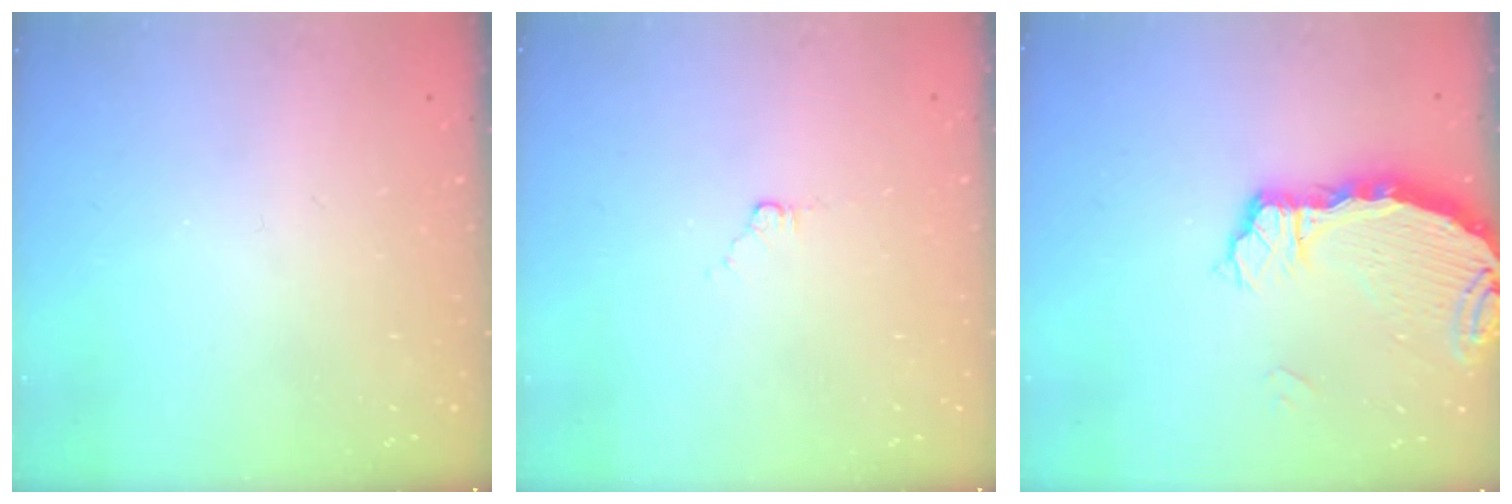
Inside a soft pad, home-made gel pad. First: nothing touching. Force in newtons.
{"total": 3.9, "press": 3.8, "slide": 0.5}
{"total": 4.7, "press": 4.7, "slide": 0.5}